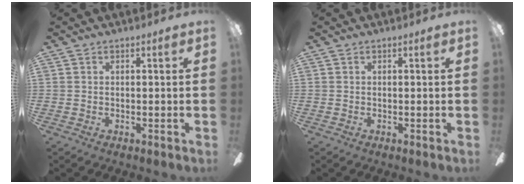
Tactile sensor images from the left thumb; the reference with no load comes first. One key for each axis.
{"total": 0.0}